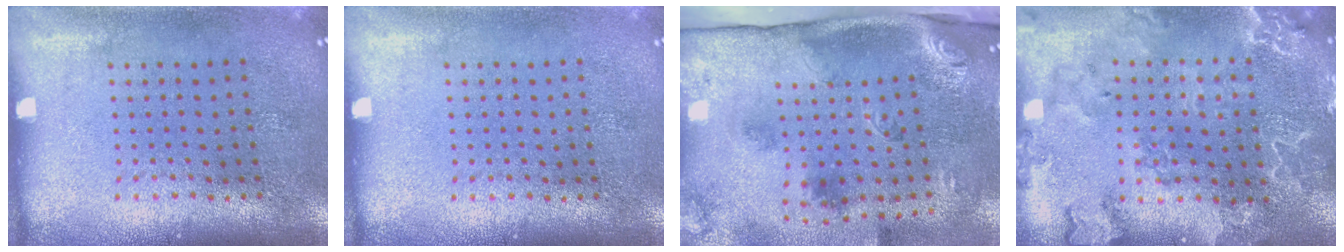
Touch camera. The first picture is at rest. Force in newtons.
{"total": 0.0}
{"total": 3.4, "press": 2.1, "slide": 2.7}
{"total": 2.7, "press": 2.5, "slide": 1.0}